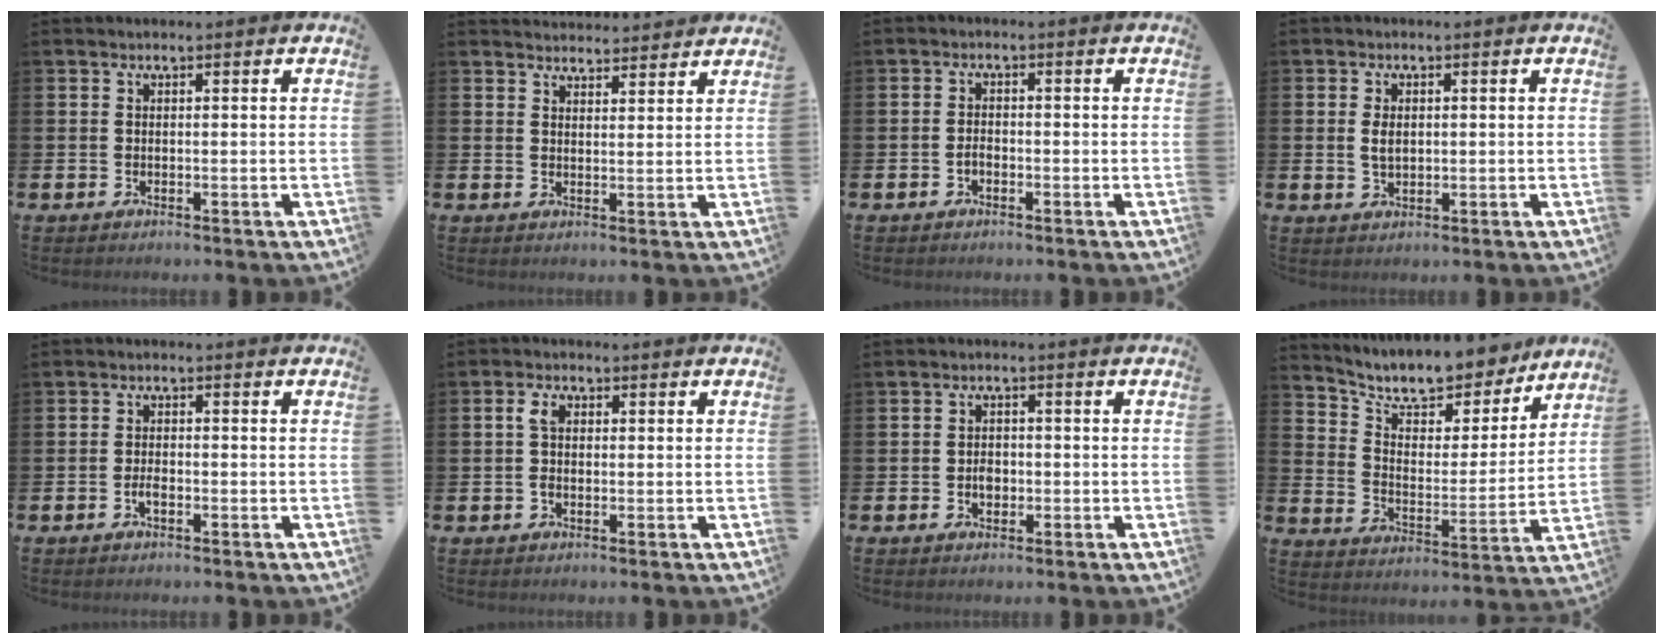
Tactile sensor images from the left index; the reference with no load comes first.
{"total": 3.3, "force": [3.3, 0.5, -0.2], "torque": [-0.002, -0.020, 0.061]}
{"total": 1.2, "force": [-0.6, 0.7, 0.7], "torque": [-0.010, -0.001, -0.013]}
{"total": 2.3, "force": [0.7, 1.4, 1.7], "torque": [-0.022, 0.001, 0.009]}
{"total": 1.6, "force": [-0.9, 0.7, 1.2], "torque": [-0.030, 0.003, -0.016]}
{"total": 2.5, "force": [0.4, 1.5, 1.9], "torque": [-0.029, 0.004, 0.003]}
{"total": 1.9, "force": [-0.5, 1.4, 1.2], "torque": [-0.015, 0.003, -0.013]}
{"total": 10.5, "force": [9.4, 3.5, 3.1], "torque": [-0.089, -0.071, 0.163]}